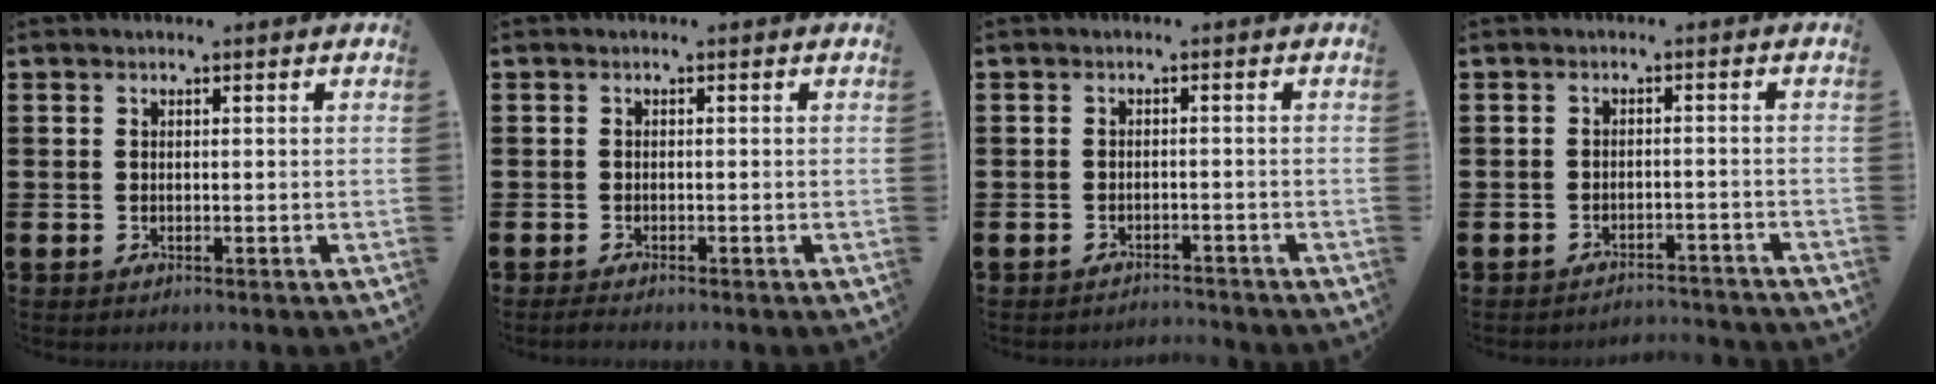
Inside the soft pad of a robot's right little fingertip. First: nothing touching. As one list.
[{"total": 0.7, "force": [-0.6, 0.0, 0.4], "torque": [-0.007, -0.002, -0.012]}, {"total": 1.5, "force": [-1.5, 0.0, -0.1], "torque": [-0.001, 0.005, -0.032]}, {"total": 2.1, "force": [-2.1, -0.1, -0.1], "torque": [-0.003, 0.005, -0.045]}]